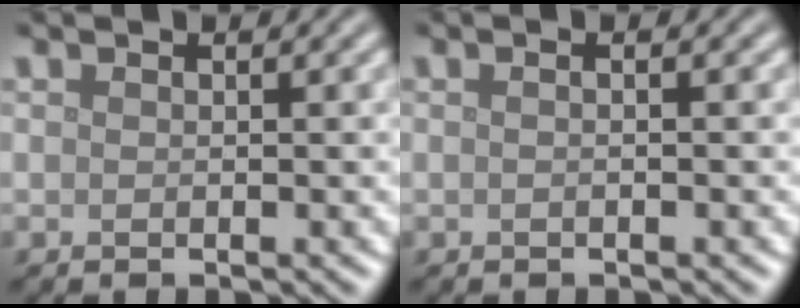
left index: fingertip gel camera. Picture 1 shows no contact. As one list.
[{"total": 1.4, "force": [0.3, 0.7, 1.2], "torque": [-0.007, -0.008, -0.011]}]